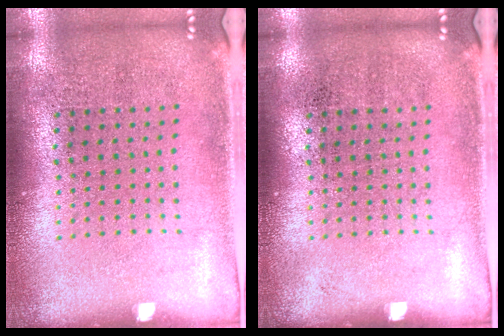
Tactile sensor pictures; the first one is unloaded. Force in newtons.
{"total": 0.0}